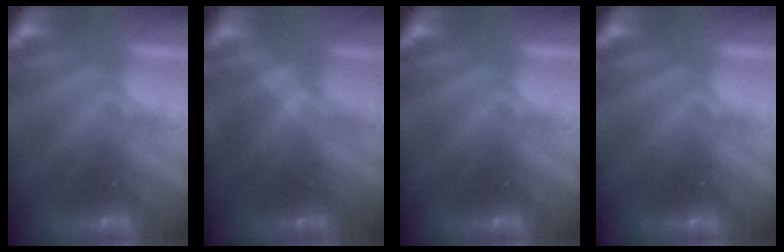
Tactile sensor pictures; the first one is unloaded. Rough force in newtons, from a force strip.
{"total": 1.7}
{"total": 0.0}
{"total": 0.0}